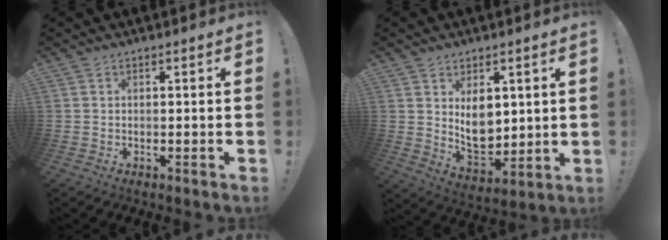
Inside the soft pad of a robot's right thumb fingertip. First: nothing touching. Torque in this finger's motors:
{"motor_torque": [0.01, 0.53, 0.44, 0.44, 0.08]}